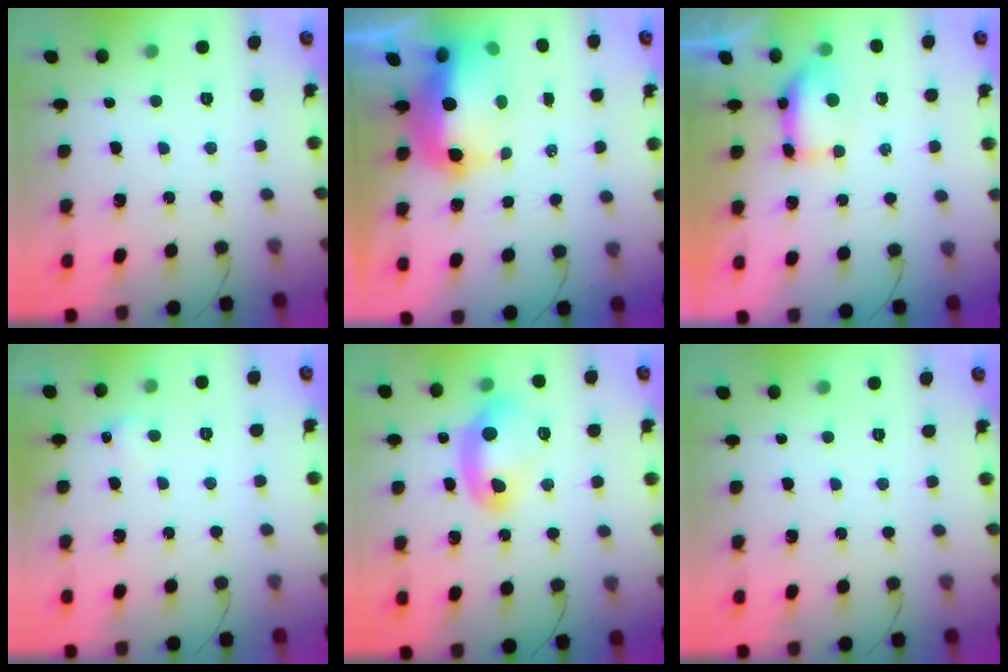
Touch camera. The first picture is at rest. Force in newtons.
{"total": 13.4, "press": 13.1, "slide": 2.7}
{"total": 11.2, "press": 8.8, "slide": 6.9}
{"total": 4.4, "press": 4.2, "slide": 1.2}
{"total": 10.2, "press": 10.2, "slide": 0.8}
{"total": 0.0}